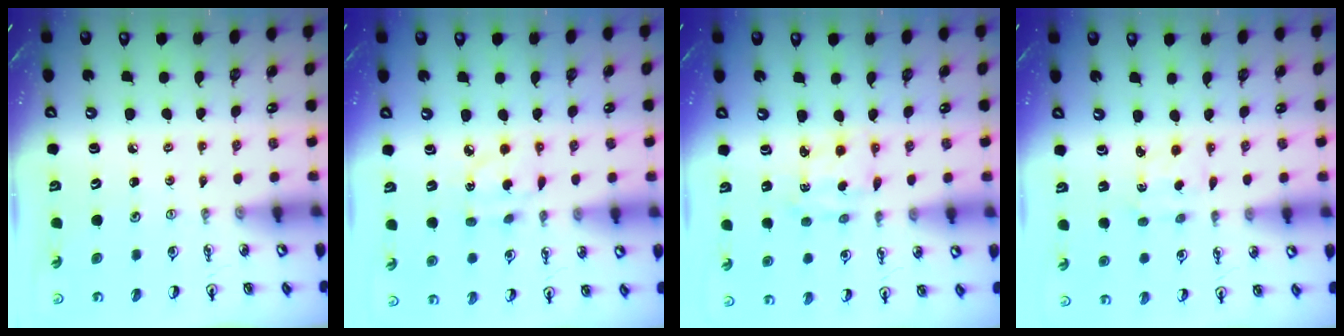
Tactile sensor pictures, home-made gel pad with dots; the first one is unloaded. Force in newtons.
{"total": 4.0, "press": 4.0, "slide": 0.4}
{"total": 2.5, "press": 2.5, "slide": 0.3}
{"total": 2.5, "press": 2.4, "slide": 0.5}